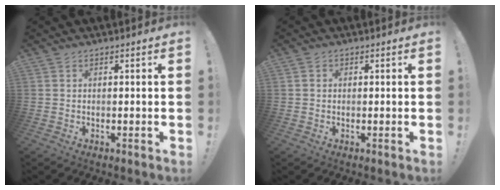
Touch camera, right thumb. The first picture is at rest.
{"total": 1.0, "force": [0.0, 0.9, 0.3], "torque": [0.002, 0.001, -0.001]}